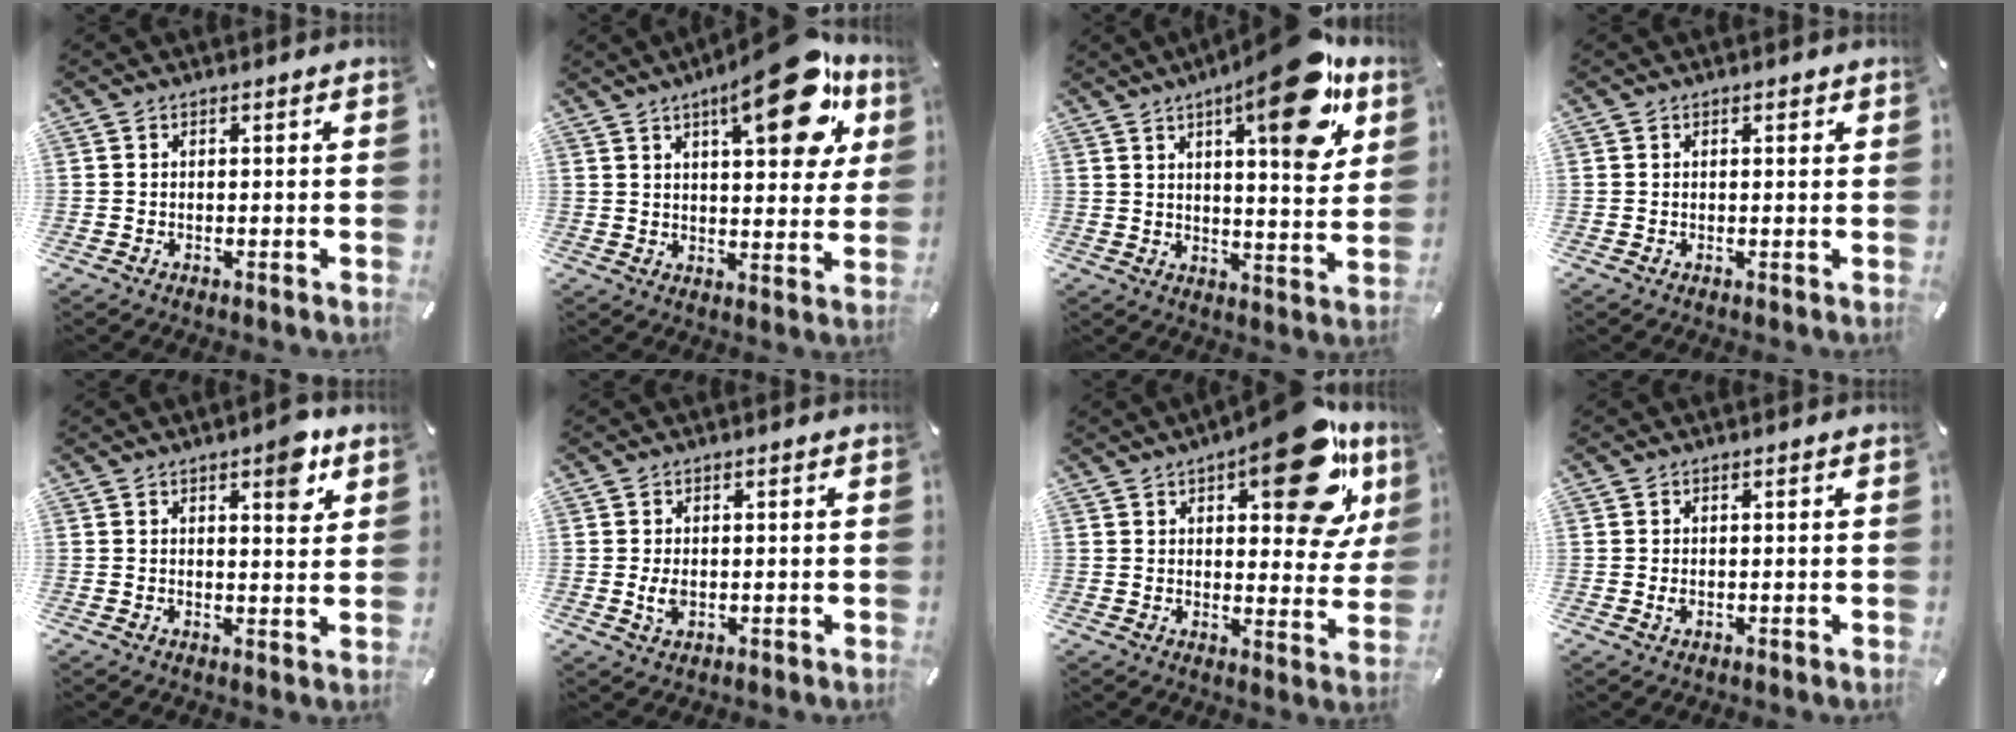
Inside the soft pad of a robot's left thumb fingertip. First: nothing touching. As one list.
[{"total": 20.4, "force": [10.8, 8.0, 15.4], "torque": [-0.204, -0.051, 0.164]}, {"total": 17.9, "force": [9.7, 5.2, 14.1], "torque": [-0.180, -0.053, 0.143]}, {"total": 0.8, "force": [0.3, 0.4, 0.6], "torque": [-0.012, 0.005, 0.004]}, {"total": 6.6, "force": [3.9, 2.7, 4.6], "torque": [-0.044, -0.024, 0.057]}, {"total": 2.8, "force": [0.0, 1.7, 2.1], "torque": [-0.048, -0.007, -0.006]}, {"total": 23.3, "force": [11.6, 9.8, 17.7], "torque": [-0.218, -0.066, 0.179]}, {"total": 1.0, "force": [0.1, 0.6, 0.8], "torque": [-0.017, 0.001, 0.001]}]